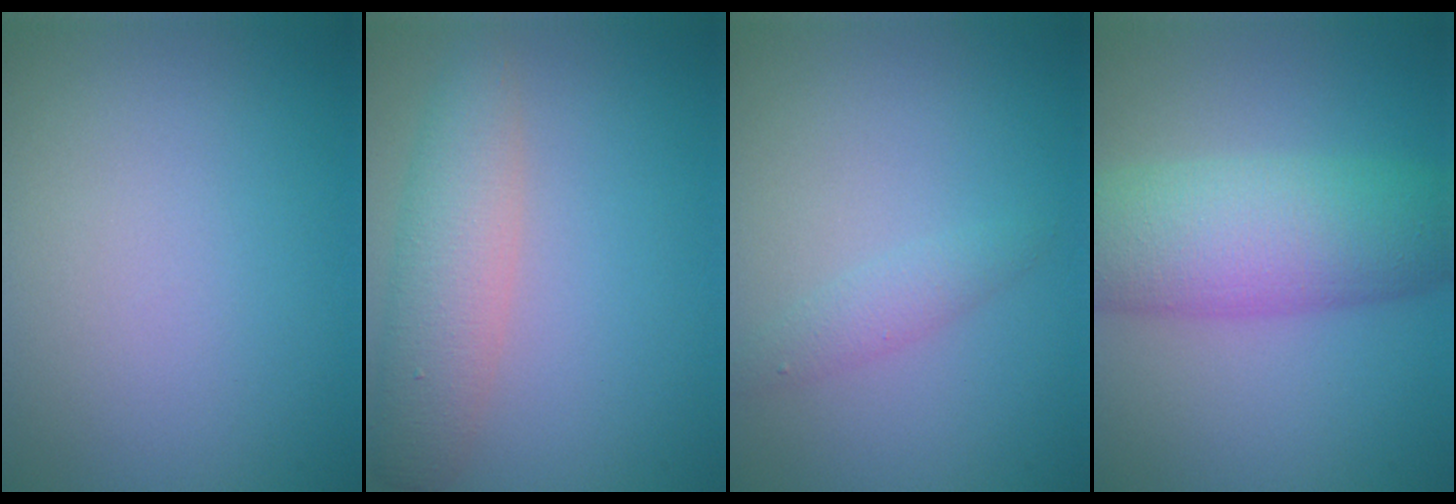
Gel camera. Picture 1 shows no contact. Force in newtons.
{"total": 4.1, "press": 4.1, "slide": 0.2}
{"total": 1.4, "press": 1.4, "slide": 0.0}
{"total": 8.5, "press": 8.5, "slide": 0.1}